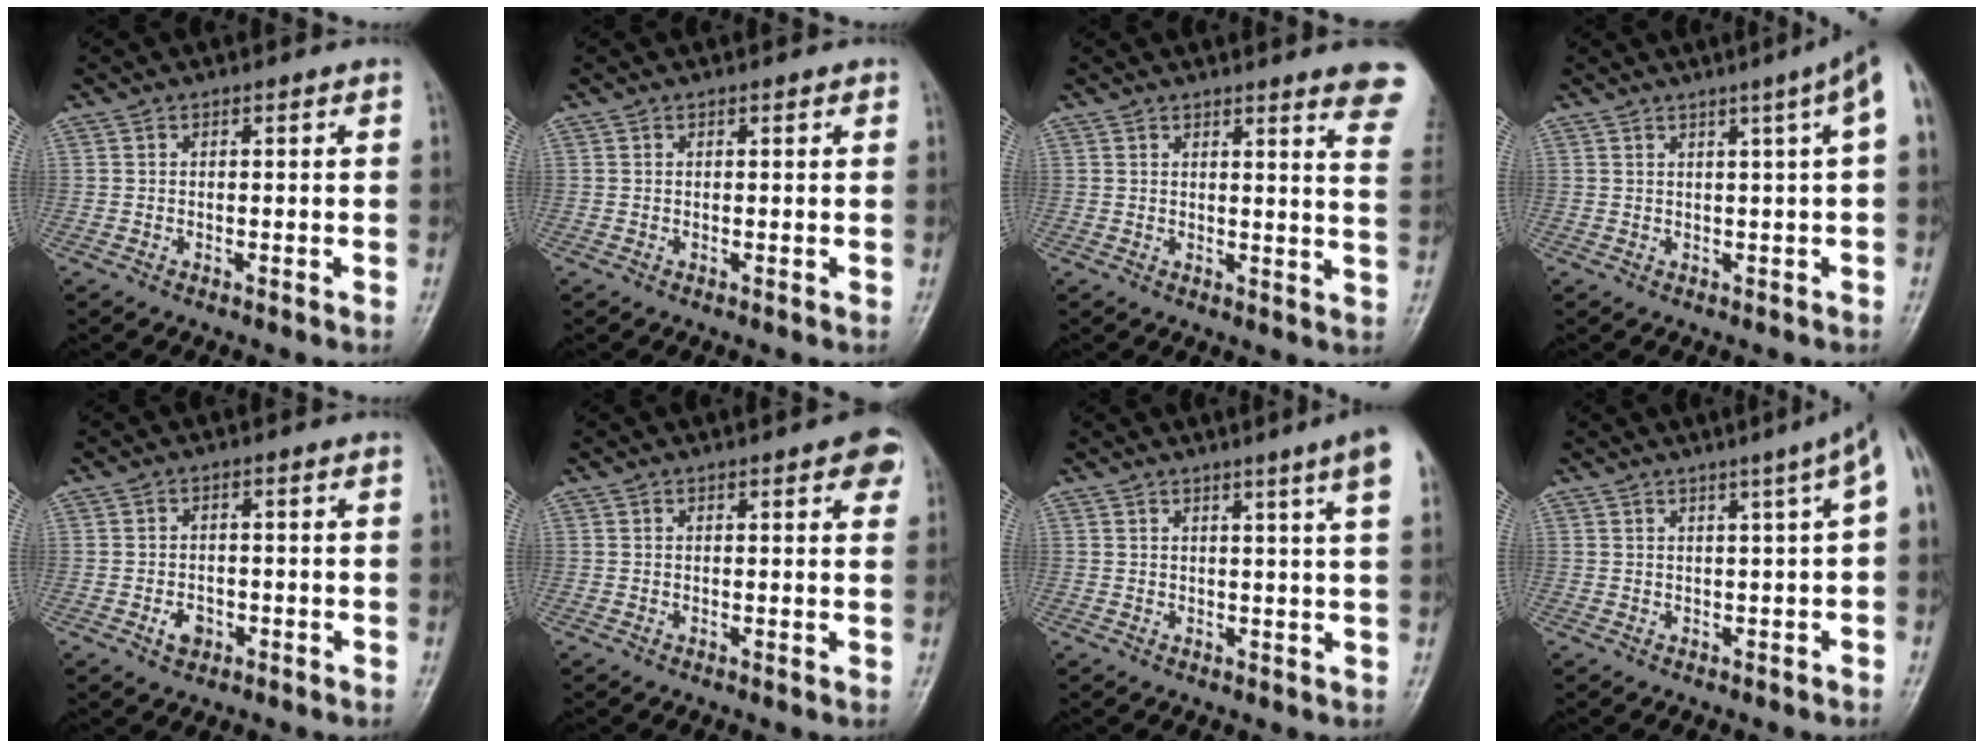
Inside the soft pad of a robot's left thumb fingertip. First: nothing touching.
{"total": 0.6, "force": [0.3, 0.3, 0.3], "torque": [0.001, 0.001, 0.003]}
{"total": 10.4, "force": [8.1, 0.8, 6.4], "torque": [-0.052, -0.047, 0.072]}
{"total": 5.8, "force": [1.8, 0.0, 5.5], "torque": [-0.070, 0.012, 0.021]}
{"total": 2.9, "force": [-1.2, 2.2, 1.4], "torque": [-0.013, 0.007, -0.016]}
{"total": 4.4, "force": [2.2, 1.4, 3.5], "torque": [-0.024, -0.002, 0.020]}
{"total": 7.2, "force": [4.0, -0.6, 5.9], "torque": [-0.076, -0.010, 0.043]}
{"total": 5.6, "force": [1.6, 0.4, 5.3], "torque": [-0.064, 0.017, 0.015]}